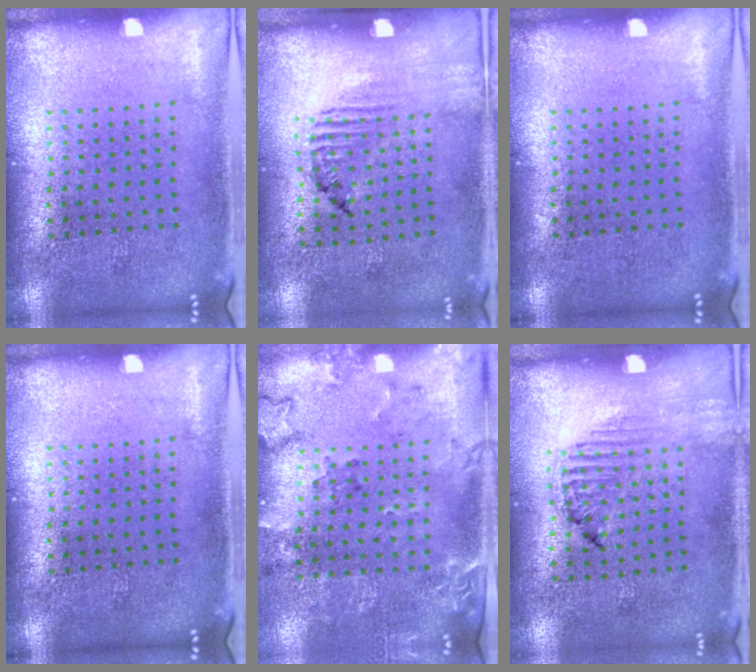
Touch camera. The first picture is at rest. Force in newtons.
{"total": 1.6, "press": 1.1, "slide": 1.2}
{"total": 0.0}
{"total": 0.0}
{"total": 1.9, "press": 1.5, "slide": 1.1}
{"total": 1.2, "press": 1.1, "slide": 0.2}